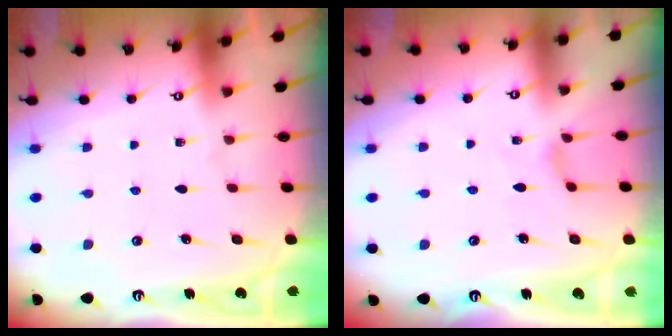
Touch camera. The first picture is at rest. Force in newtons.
{"total": 1.4, "press": 1.3, "slide": 0.4}